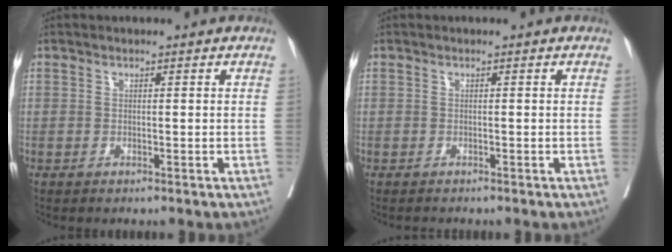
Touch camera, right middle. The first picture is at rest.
{"total": 0.7, "force": [-0.7, 0.1, 0.1], "torque": [-0.006, -0.003, -0.011]}